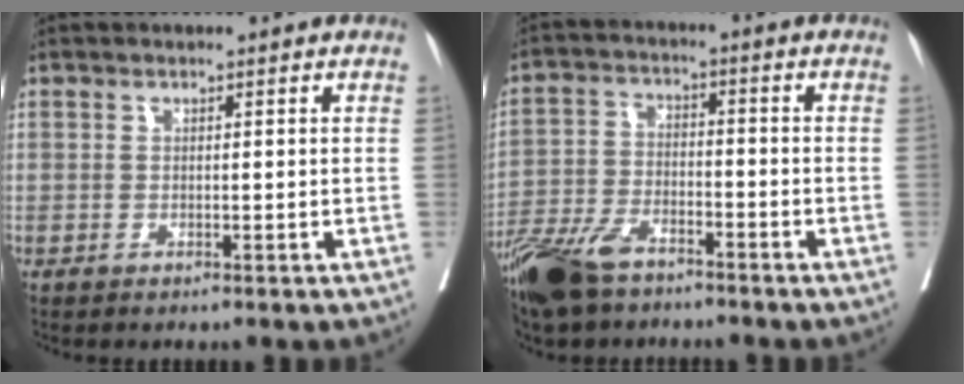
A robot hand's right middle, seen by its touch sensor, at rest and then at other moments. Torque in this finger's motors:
{"motor_torque": [1.05, -1.09, 0.69, 0.15]}